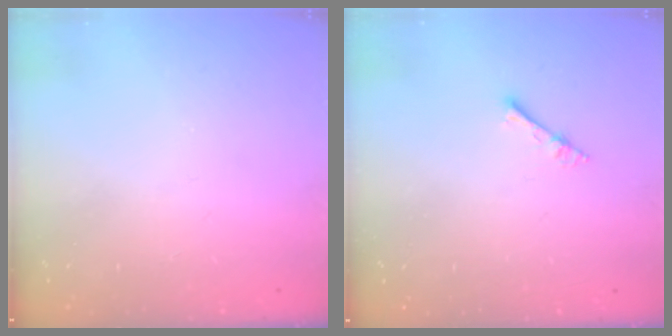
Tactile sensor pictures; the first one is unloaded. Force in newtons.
{"total": 4.9, "press": 4.9, "slide": 0.6}